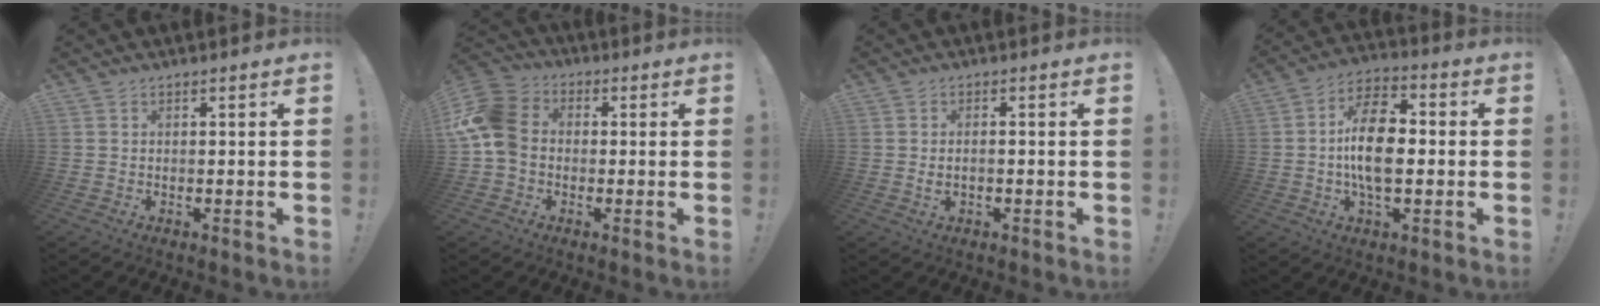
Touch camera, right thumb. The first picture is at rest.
{"total": 13.4, "force": [-0.4, 10.5, 8.3], "torque": [-0.169, 0.023, -0.006]}
{"total": 1.8, "force": [-0.7, 0.4, 1.7], "torque": [-0.027, 0.001, -0.012]}
{"total": 14.4, "force": [-1.0, 7.8, 12.1], "torque": [-0.212, 0.010, -0.021]}